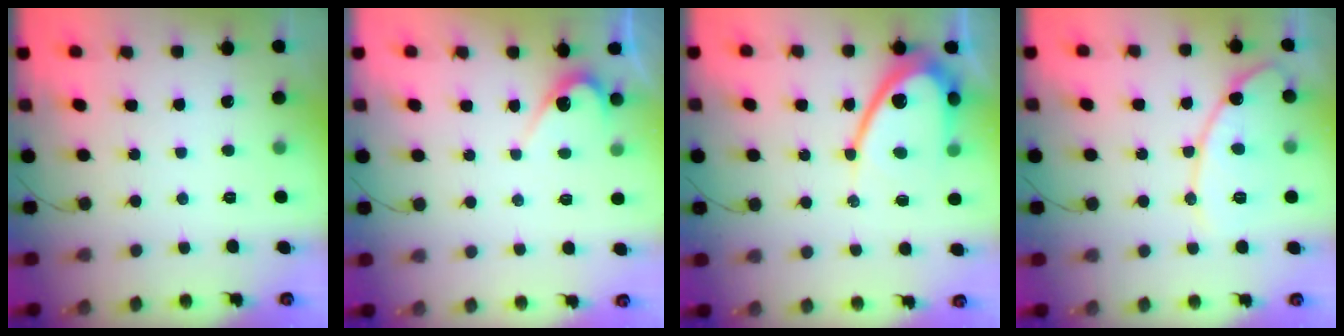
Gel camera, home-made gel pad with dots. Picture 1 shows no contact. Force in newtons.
{"total": 3.8, "press": 3.8, "slide": 0.3}
{"total": 12.5, "press": 12.4, "slide": 1.1}
{"total": 13.2, "press": 13.1, "slide": 0.9}